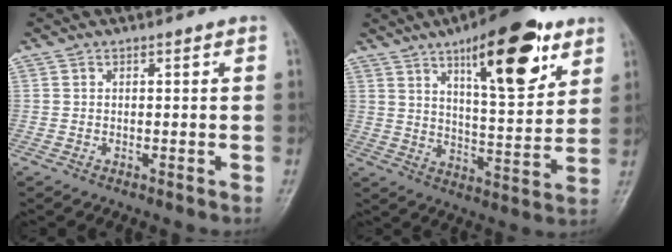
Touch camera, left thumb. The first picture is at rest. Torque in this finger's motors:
{"motor_torque": [0.92, 0.15, 1.67, -1.10, 0.29]}